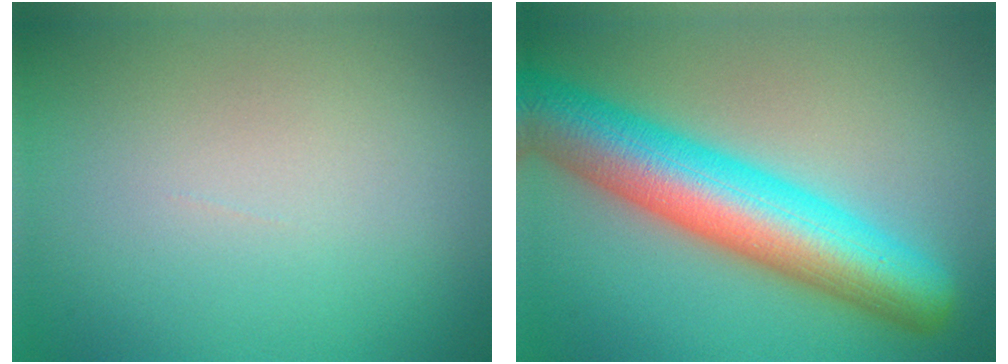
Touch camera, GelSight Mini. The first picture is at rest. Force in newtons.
{"total": 10.7, "press": 10.7, "slide": 0.2}